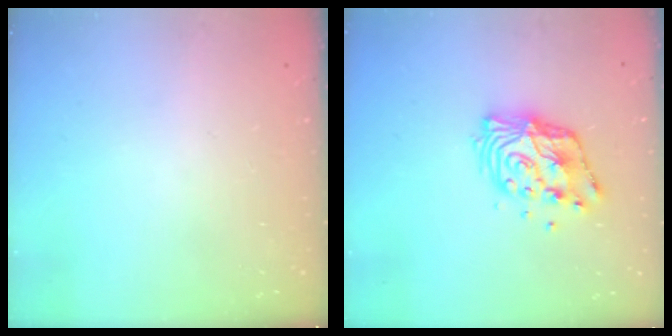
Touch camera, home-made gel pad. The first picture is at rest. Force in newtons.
{"total": 12.3, "press": 12.3, "slide": 1.1}